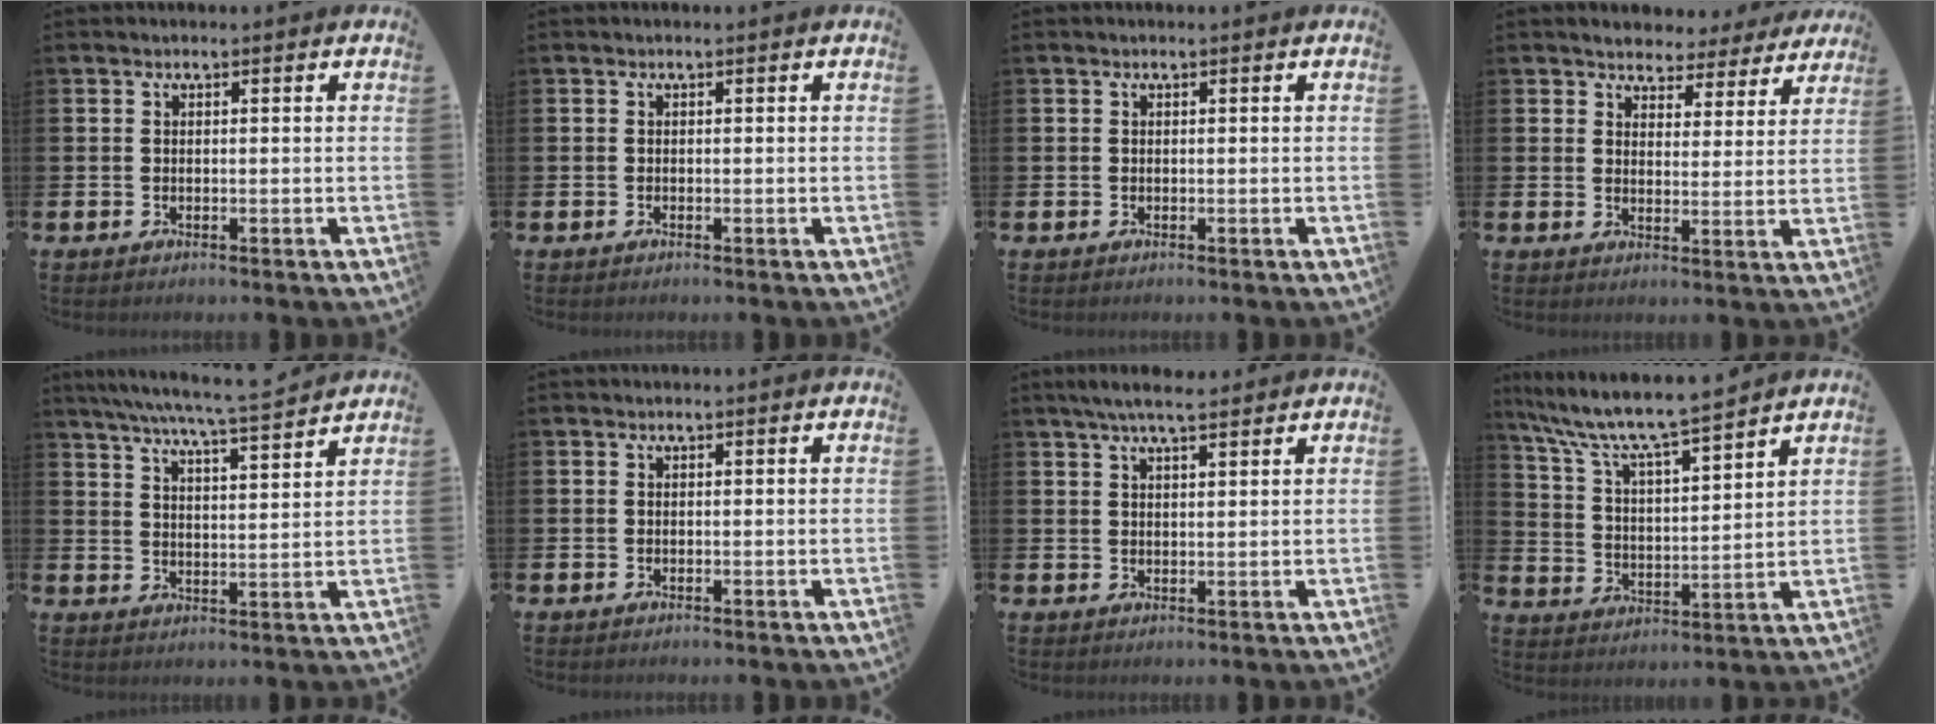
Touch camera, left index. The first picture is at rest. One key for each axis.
{"total": 0.0}
{"total": 0.0}
{"total": 3.7, "fx": 3.5, "fy": 1.2, "fz": -0.1, "tx": -0.017, "ty": -0.024, "tz": 0.059}
{"total": 6.9, "fx": 6.5, "fy": -0.4, "fz": 2.3, "tx": -0.061, "ty": -0.042, "tz": 0.113}
{"total": 0.0}
{"total": 4.9, "fx": 4.0, "fy": 0.9, "fz": 2.7, "tx": -0.052, "ty": -0.010, "tz": 0.068}
{"total": 8.6, "fx": 7.9, "fy": 0.6, "fz": 3.4, "tx": -0.102, "ty": -0.052, "tz": 0.135}